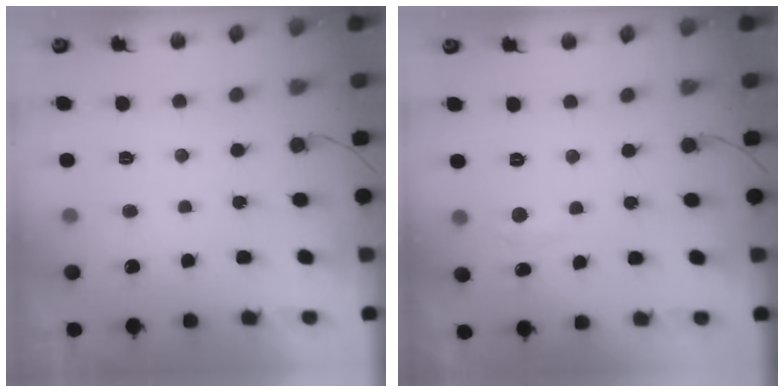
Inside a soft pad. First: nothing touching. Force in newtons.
{"total": 2.3, "press": 2.3, "slide": 0.3}